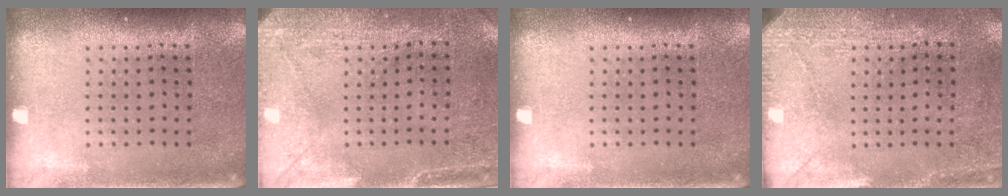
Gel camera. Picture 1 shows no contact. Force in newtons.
{"total": 3.0, "press": 2.3, "slide": 1.8}
{"total": 0.0}
{"total": 2.9, "press": 2.3, "slide": 1.8}